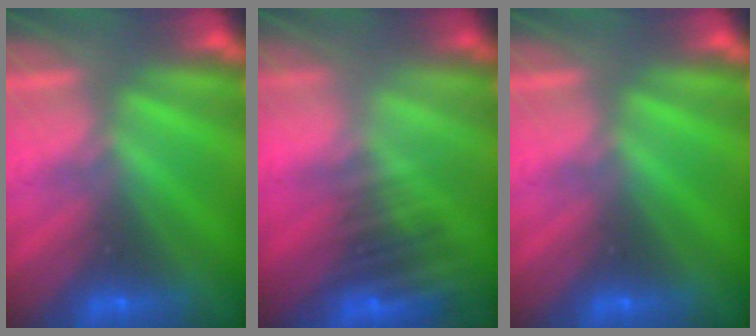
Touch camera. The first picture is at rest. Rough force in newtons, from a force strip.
{"total": 5.1}
{"total": 0.0}